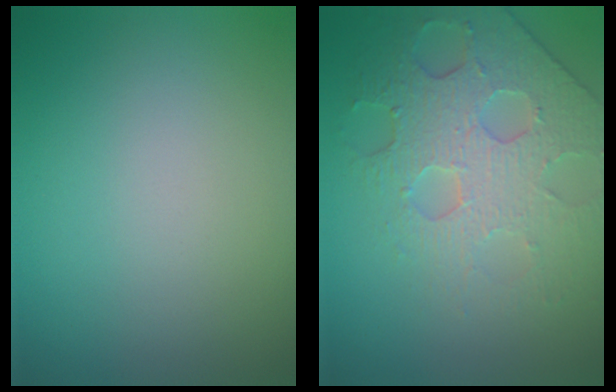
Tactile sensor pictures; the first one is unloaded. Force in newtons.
{"total": 4.9, "press": 4.5, "slide": 1.9}